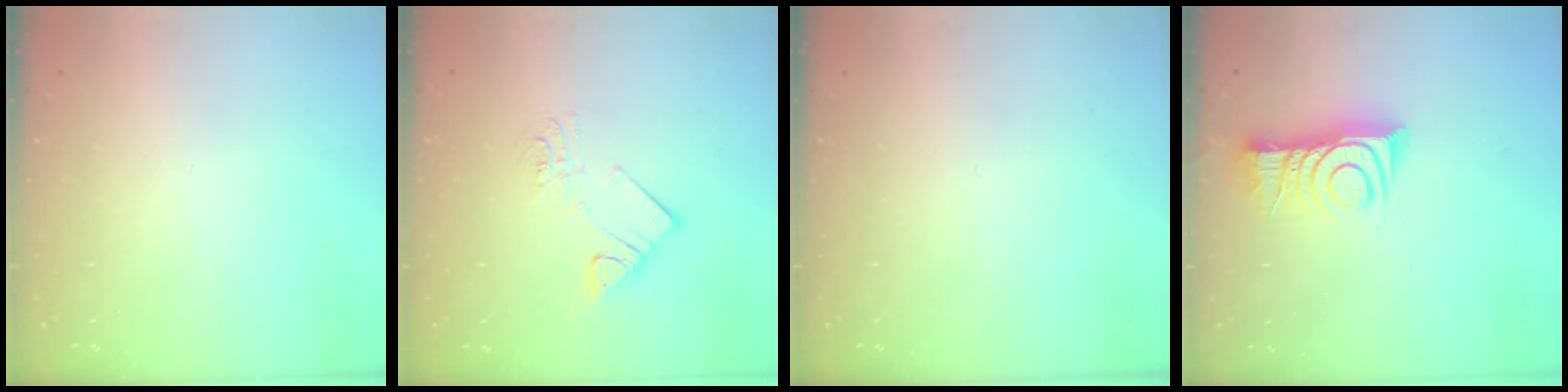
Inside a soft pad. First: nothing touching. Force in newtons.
{"total": 9.1, "press": 9.1, "slide": 0.5}
{"total": 0.0}
{"total": 11.2, "press": 11.2, "slide": 0.5}